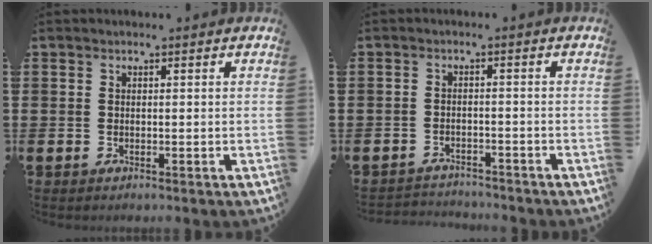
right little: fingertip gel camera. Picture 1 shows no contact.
{"total": 2.1, "force": [-2.1, 0.2, -0.3], "torque": [-0.003, 0.001, -0.047]}